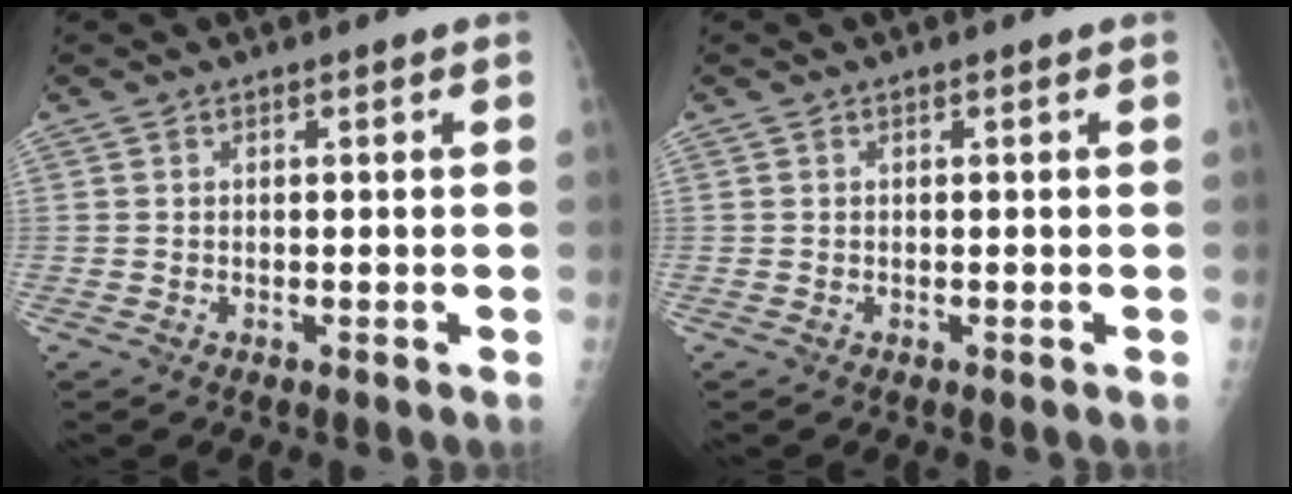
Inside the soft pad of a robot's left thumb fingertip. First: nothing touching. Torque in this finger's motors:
{"motor_torque": [0.00, 0.01, -0.02, -0.04, 0.00]}